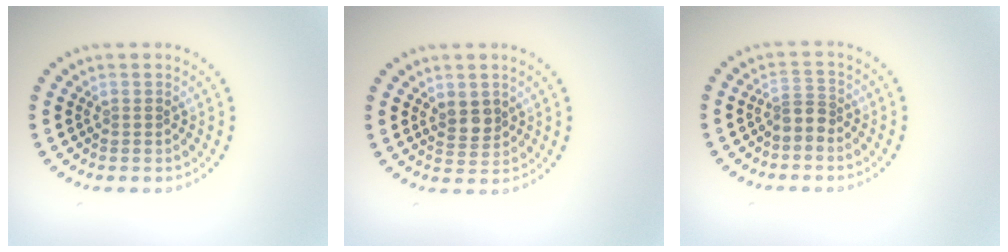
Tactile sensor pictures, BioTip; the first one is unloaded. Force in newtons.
{"total": 1.9, "press": 1.8, "slide": 0.7}
{"total": 1.8, "press": 1.3, "slide": 1.2}